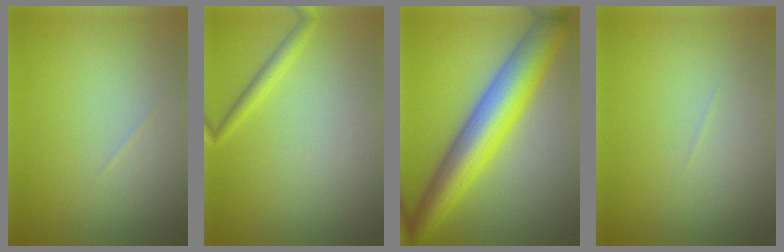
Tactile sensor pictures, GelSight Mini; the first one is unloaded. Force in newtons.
{"total": 1.4, "press": 1.4, "slide": 0.1}
{"total": 9.2, "press": 9.2, "slide": 0.1}
{"total": 0.0}